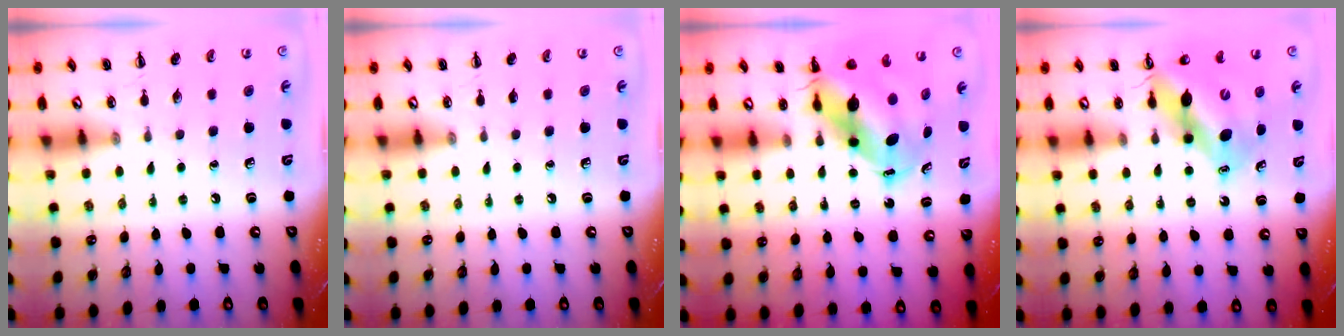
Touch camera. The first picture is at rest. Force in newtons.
{"total": 0.0}
{"total": 9.2, "press": 8.9, "slide": 2.3}
{"total": 12.6, "press": 12.0, "slide": 3.8}